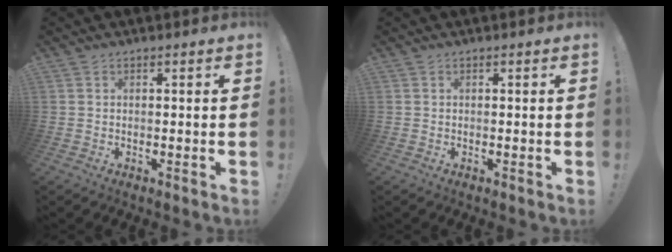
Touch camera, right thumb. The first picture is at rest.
{"total": 0.0}